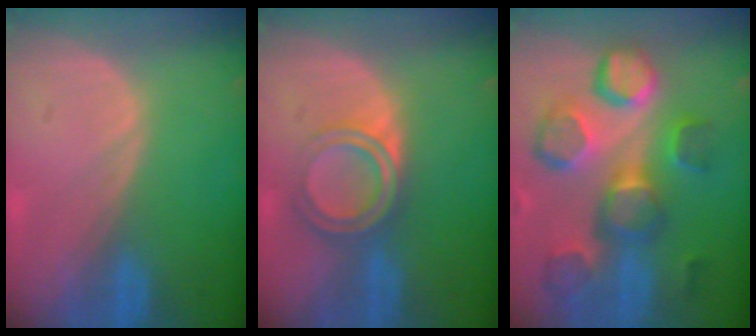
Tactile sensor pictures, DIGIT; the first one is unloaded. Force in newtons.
{"total": 5.7, "press": 5.0, "slide": 2.8}
{"total": 11.9, "press": 10.9, "slide": 4.8}